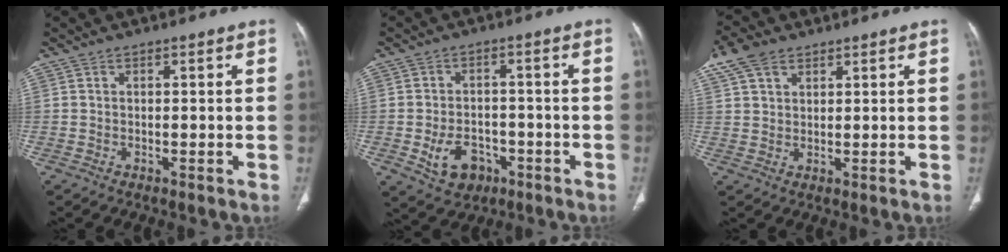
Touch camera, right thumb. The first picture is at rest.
{"total": 7.6, "force": [-2.9, 5.7, 4.1], "torque": [-0.053, 0.020, -0.037]}
{"total": 7.2, "force": [4.4, 4.3, 3.7], "torque": [-0.073, 0.010, 0.091]}